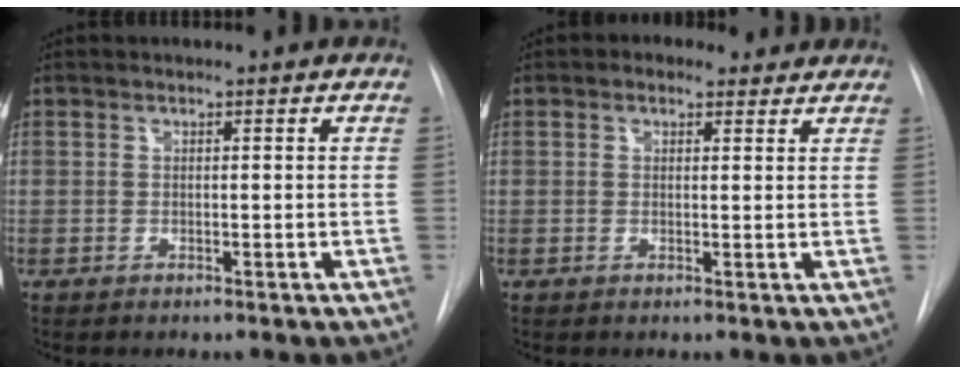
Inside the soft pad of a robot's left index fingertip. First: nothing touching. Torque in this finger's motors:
{"motor_torque": [0.67, -0.53, 0.20, 0.04]}